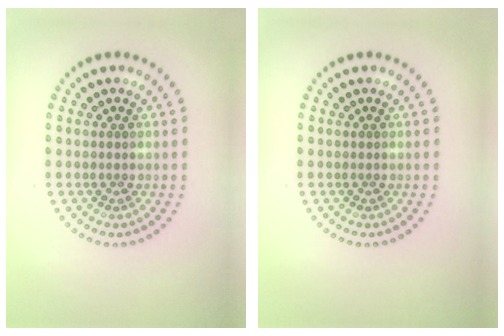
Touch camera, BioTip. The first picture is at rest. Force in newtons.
{"total": 0.0}